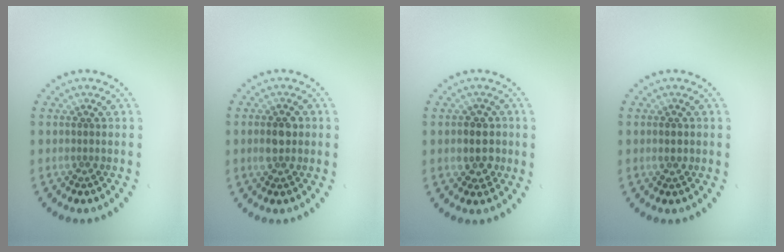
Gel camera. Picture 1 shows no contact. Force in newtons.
{"total": 2.5, "press": 2.5, "slide": 0.2}
{"total": 2.7, "press": 2.6, "slide": 0.7}
{"total": 1.4, "press": 1.4, "slide": 0.1}